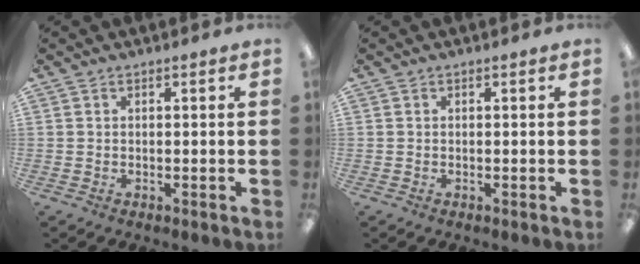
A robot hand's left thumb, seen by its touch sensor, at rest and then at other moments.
{"total": 0.0}